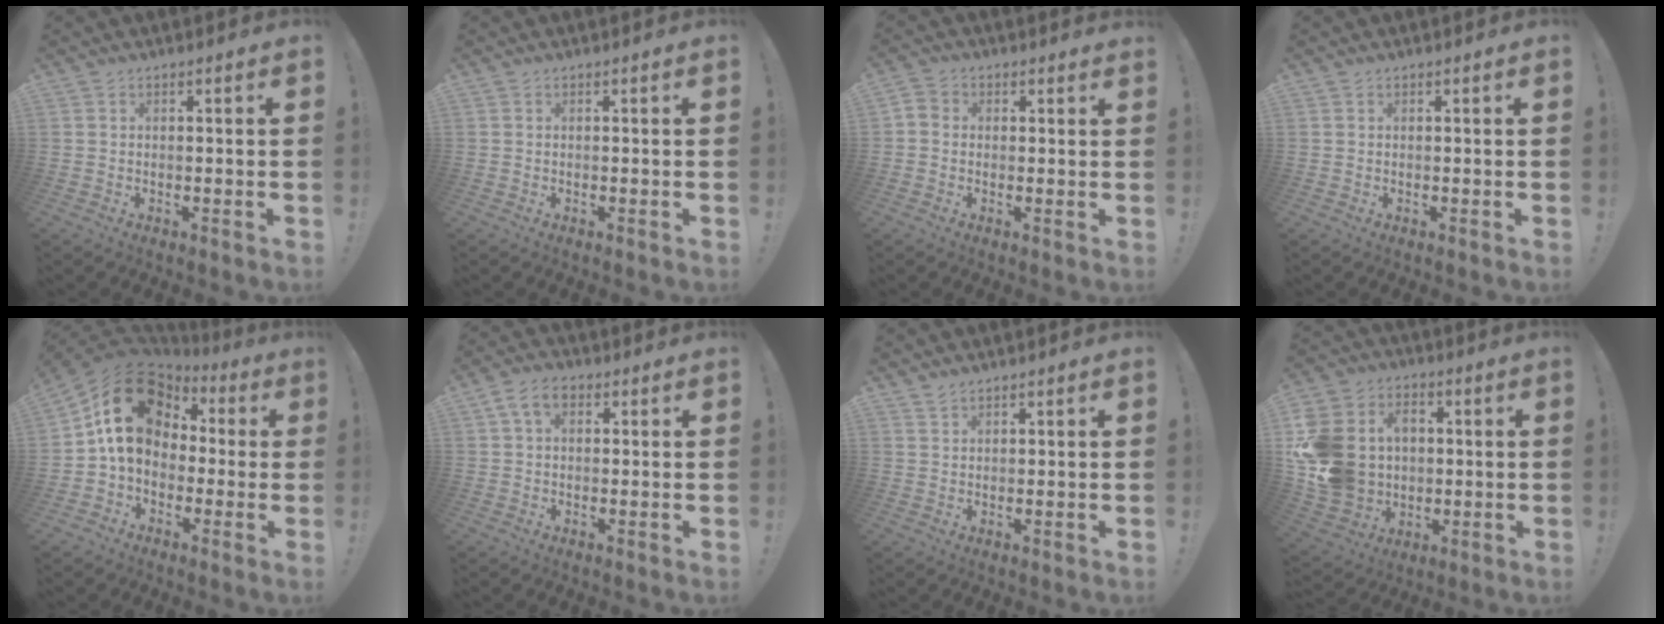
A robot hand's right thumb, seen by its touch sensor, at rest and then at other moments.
{"total": 0.0}
{"total": 3.3, "force": [0.3, 2.9, 1.5], "torque": [-0.035, 0.011, 0.010]}
{"total": 0.0}
{"total": 19.5, "force": [4.2, 14.6, 12.3], "torque": [-0.199, 0.010, 0.088]}
{"total": 6.5, "force": [1.9, 4.2, 4.6], "torque": [-0.078, 0.009, 0.038]}
{"total": 1.5, "force": [1.4, 0.4, 0.4], "torque": [-0.006, -0.006, 0.026]}
{"total": 18.4, "force": [0.8, 15.6, 9.7], "torque": [-0.193, 0.010, 0.028]}